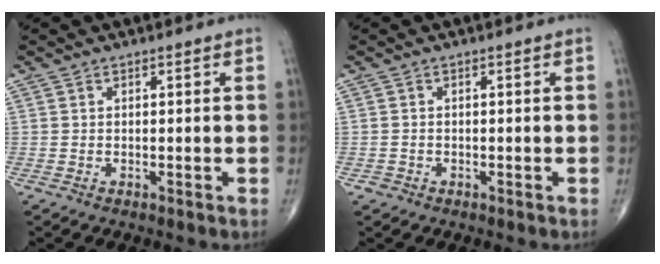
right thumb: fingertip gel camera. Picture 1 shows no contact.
{"total": 0.9, "force": [-0.5, 0.8, 0.1], "torque": [0.001, 0.005, -0.010]}